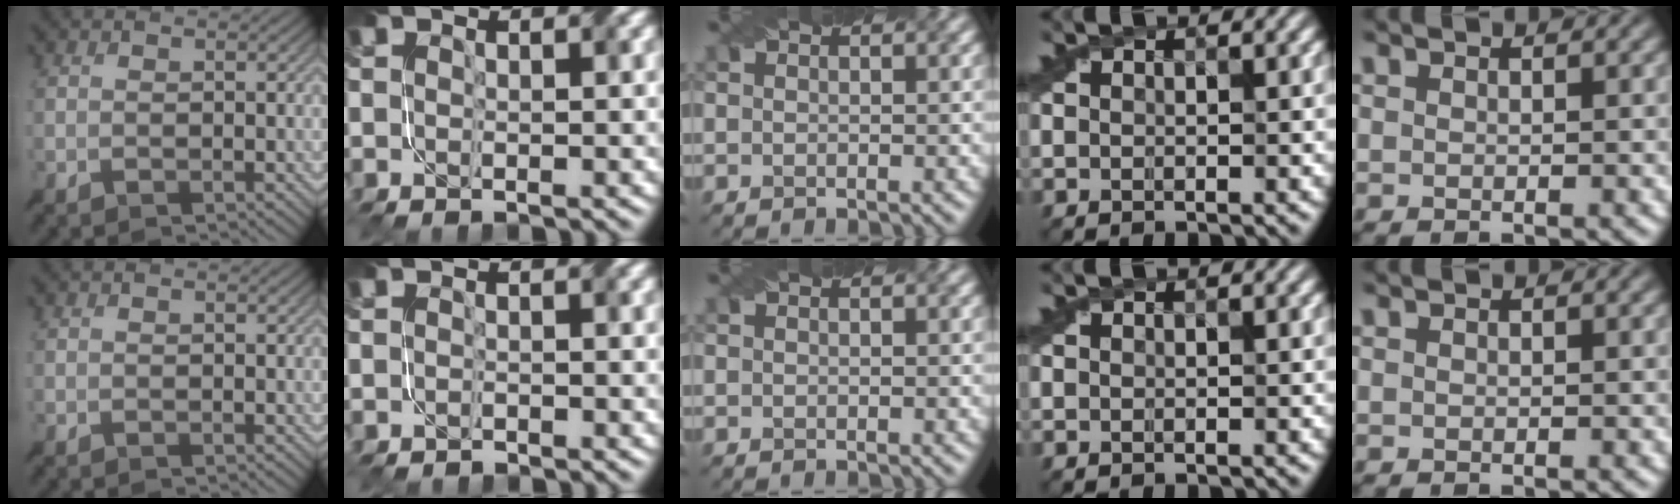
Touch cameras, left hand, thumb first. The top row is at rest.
{"index": {"total": 0.9, "force": [-0.9, -0.2, -0.2], "torque": [0.006, -0.002, -0.018]}}